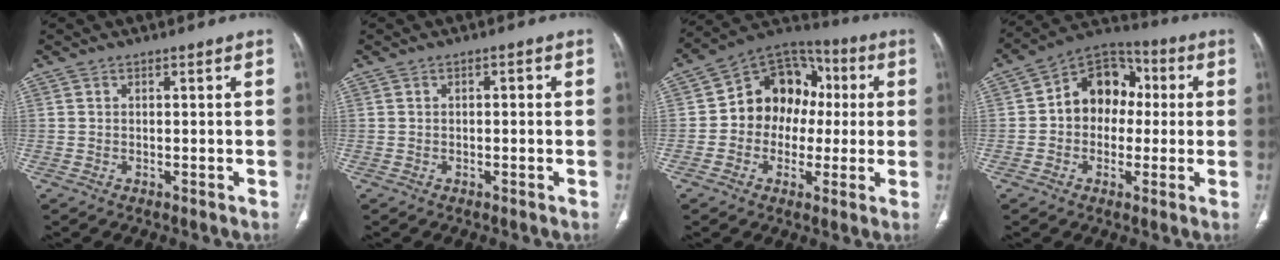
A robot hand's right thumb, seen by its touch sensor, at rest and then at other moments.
{"total": 1.0, "force": [0.1, 0.5, 0.9], "torque": [-0.008, 0.005, -0.002]}
{"total": 14.8, "force": [0.4, 12.1, 8.5], "torque": [-0.080, 0.037, -0.007]}
{"total": 12.7, "force": [0.9, 9.9, 7.9], "torque": [-0.078, 0.034, 0.000]}